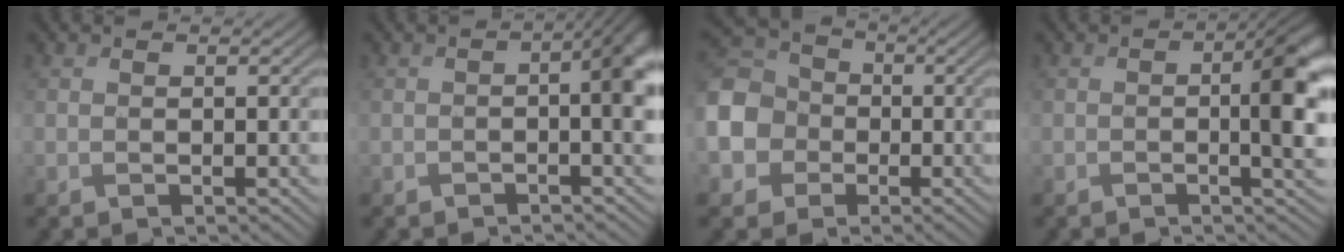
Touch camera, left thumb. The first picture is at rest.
{"total": 4.7, "force": [-0.6, 1.6, 4.4], "torque": [-0.055, -0.001, -0.012]}
{"total": 11.2, "force": [-2.7, 9.9, 4.5], "torque": [-0.162, -0.023, -0.083]}
{"total": 5.7, "force": [-0.3, 1.9, 5.4], "torque": [-0.071, -0.003, -0.006]}